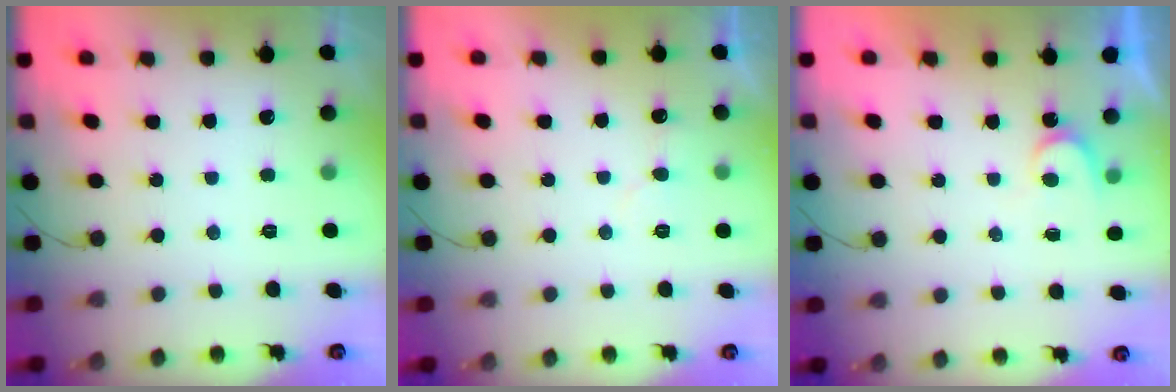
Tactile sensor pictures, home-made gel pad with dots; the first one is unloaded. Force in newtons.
{"total": 4.2, "press": 4.1, "slide": 0.4}
{"total": 4.7, "press": 4.7, "slide": 0.2}